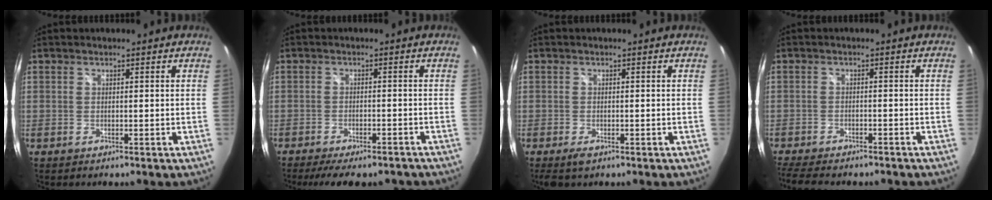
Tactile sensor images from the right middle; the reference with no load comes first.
{"total": 11.7, "force": [-9.8, 3.3, 5.5], "torque": [-0.113, -0.025, -0.134]}
{"total": 2.7, "force": [-1.8, 1.1, 1.7], "torque": [-0.033, -0.010, -0.029]}
{"total": 10.3, "force": [-8.8, 3.0, 4.5], "torque": [-0.110, -0.029, -0.139]}